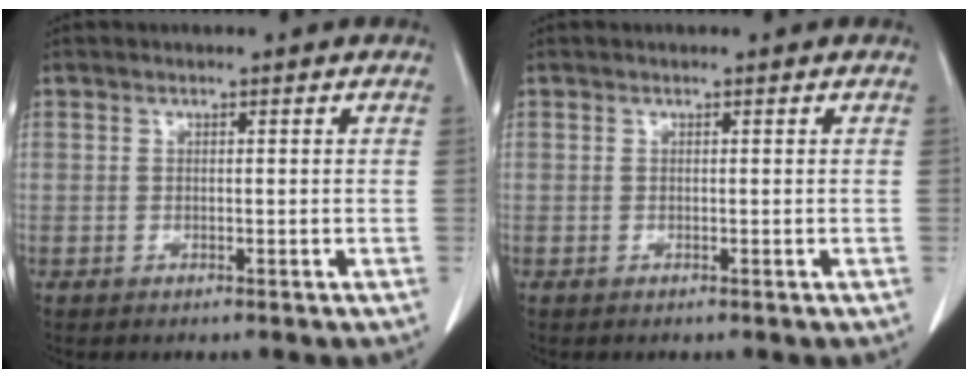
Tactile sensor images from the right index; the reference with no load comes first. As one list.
[{"total": 0.0}]